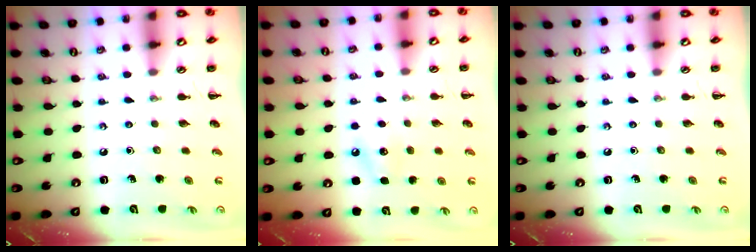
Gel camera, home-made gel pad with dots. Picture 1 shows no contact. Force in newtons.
{"total": 6.9, "press": 6.7, "slide": 1.6}
{"total": 0.0}